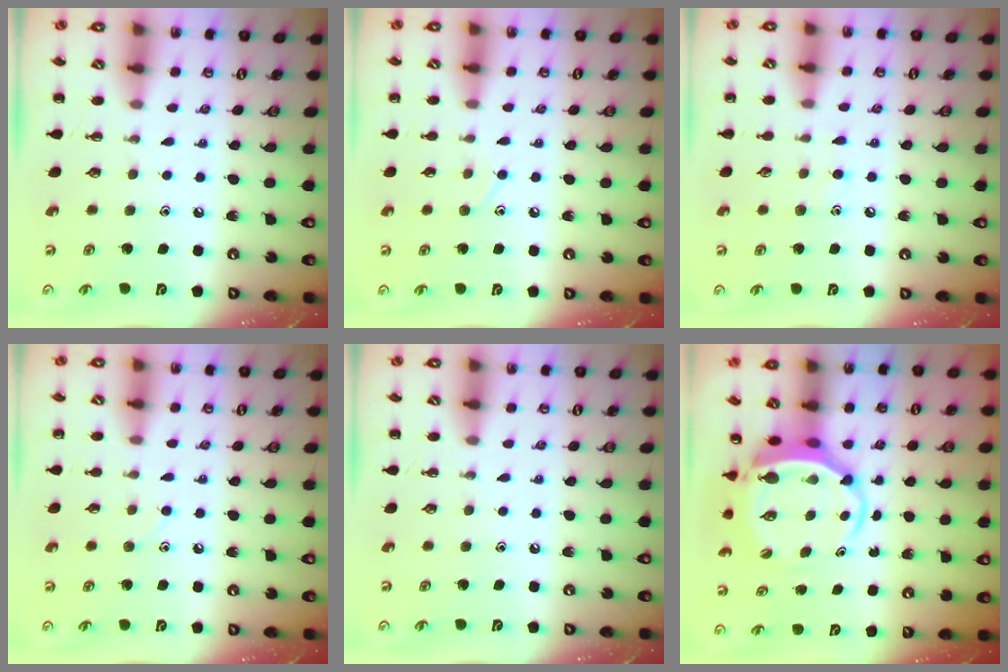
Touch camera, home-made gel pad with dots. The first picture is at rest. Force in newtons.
{"total": 6.7, "press": 6.3, "slide": 2.3}
{"total": 4.8, "press": 4.5, "slide": 1.5}
{"total": 5.8, "press": 5.3, "slide": 2.3}
{"total": 0.0}
{"total": 6.7, "press": 6.5, "slide": 1.6}